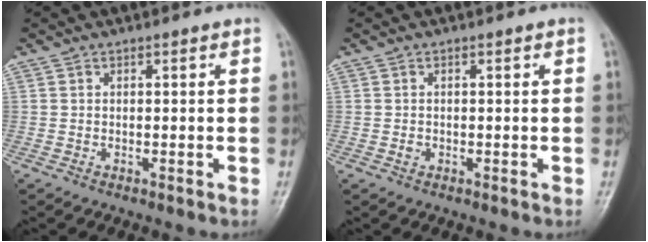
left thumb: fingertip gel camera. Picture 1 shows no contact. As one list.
[{"total": 0.9, "force": [-0.2, 0.7, 0.4], "torque": [-0.004, 0.002, -0.003]}]